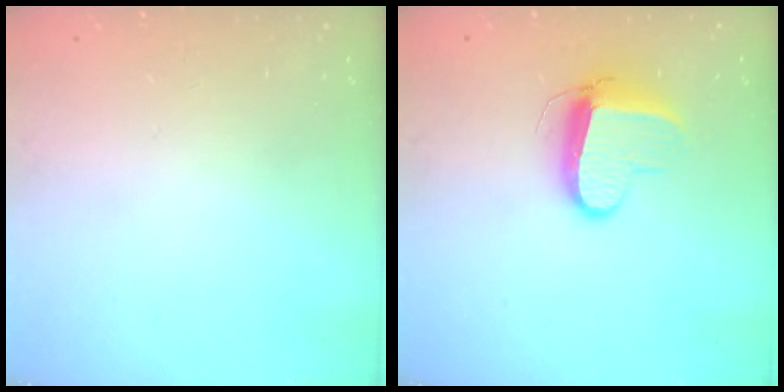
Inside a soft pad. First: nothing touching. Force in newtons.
{"total": 9.6, "press": 9.5, "slide": 0.9}